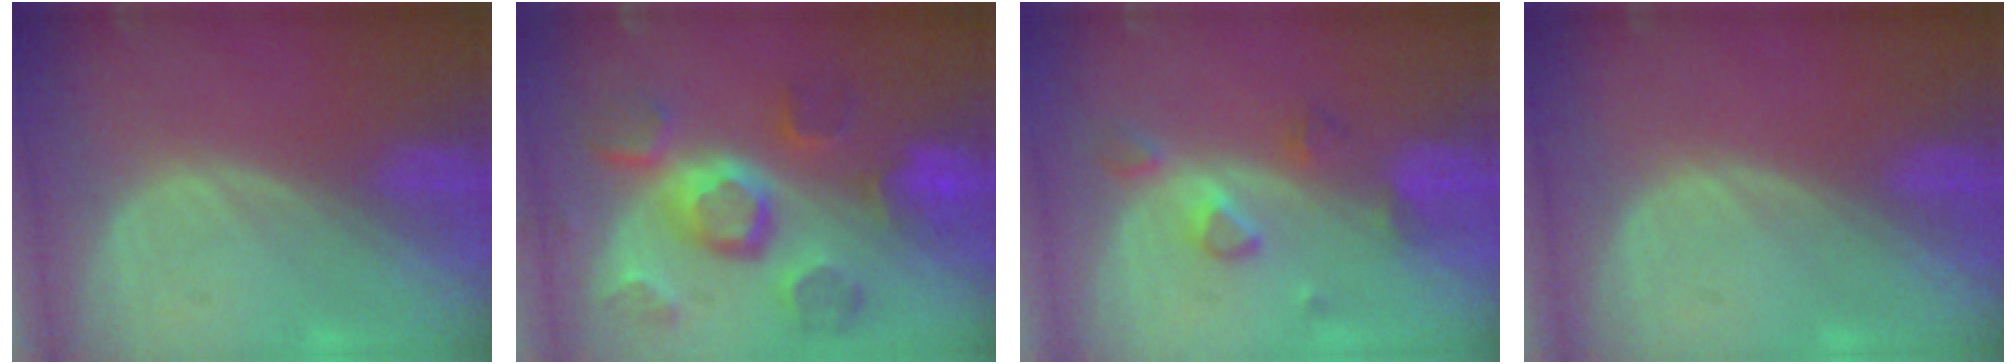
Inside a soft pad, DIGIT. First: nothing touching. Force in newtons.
{"total": 11.6, "press": 10.1, "slide": 5.6}
{"total": 4.1, "press": 4.0, "slide": 0.9}
{"total": 0.0}